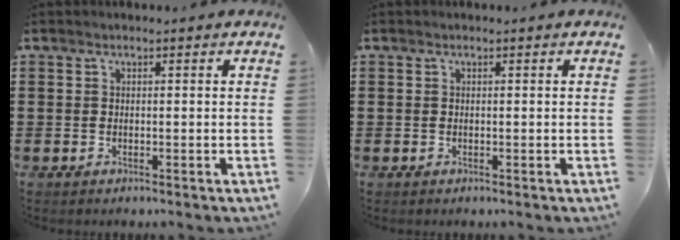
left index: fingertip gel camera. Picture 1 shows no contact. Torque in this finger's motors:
{"motor_torque": [0.00, 0.00, 0.00, 0.00]}